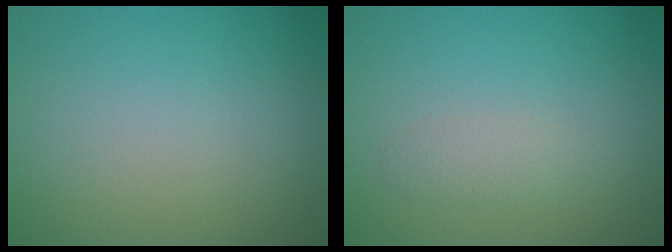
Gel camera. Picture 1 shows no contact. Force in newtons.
{"total": 1.3, "press": 1.3, "slide": 0.0}